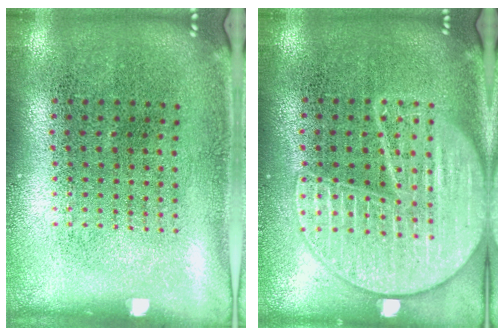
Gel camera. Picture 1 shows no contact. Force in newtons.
{"total": 3.5, "press": 3.5, "slide": 0.4}